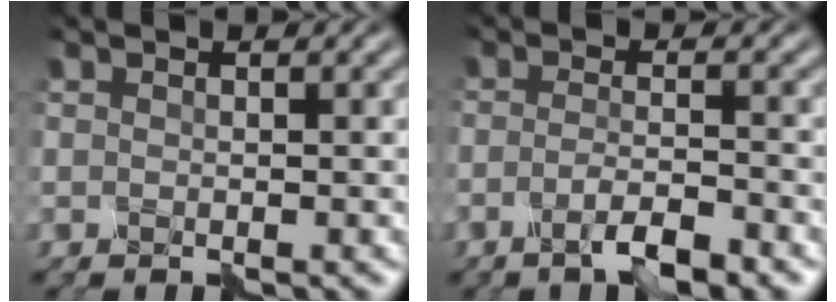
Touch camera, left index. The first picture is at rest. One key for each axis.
{"total": 3.5, "fx": -2.0, "fy": 0.8, "fz": 2.8, "tx": -0.051, "ty": 0.001, "tz": -0.043}